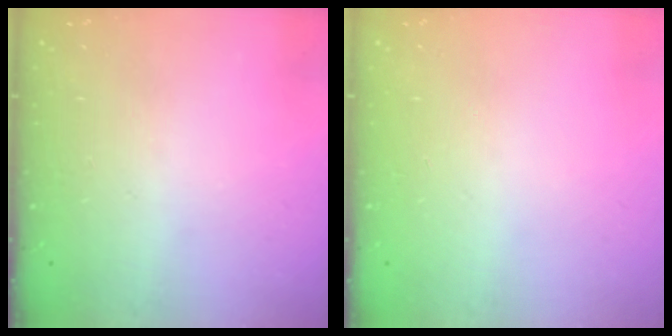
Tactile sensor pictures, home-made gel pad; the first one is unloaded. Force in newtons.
{"total": 0.0}